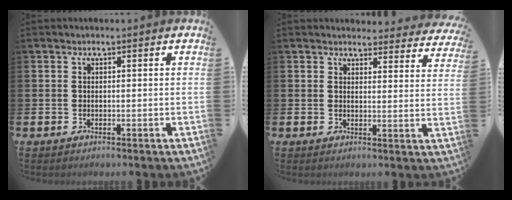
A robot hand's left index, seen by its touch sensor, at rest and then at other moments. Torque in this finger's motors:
{"motor_torque": [0.93, -1.20, 0.33, 0.00]}